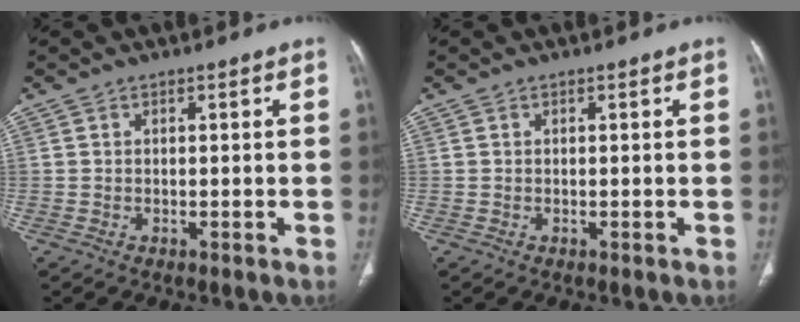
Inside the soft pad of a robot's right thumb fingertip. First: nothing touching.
{"total": 0.0}